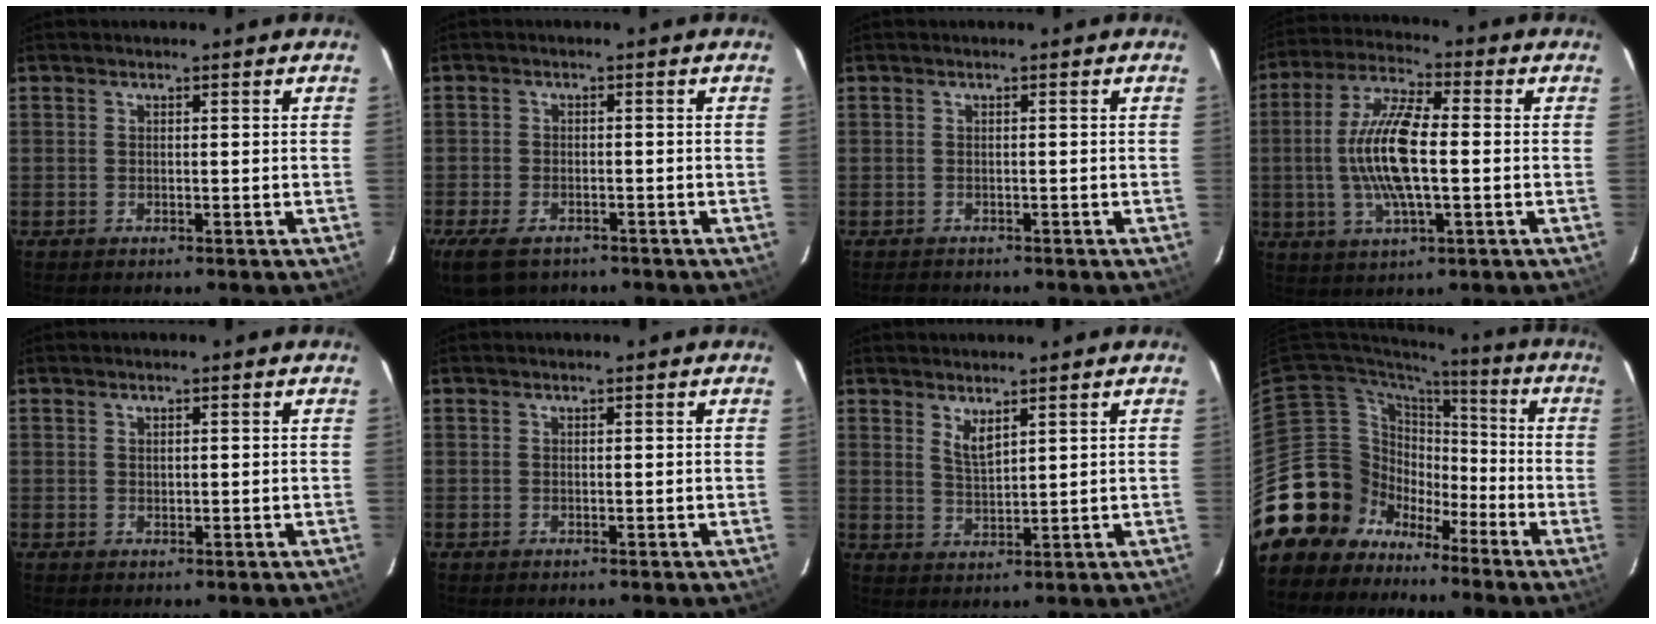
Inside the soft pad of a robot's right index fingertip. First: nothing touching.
{"total": 8.5, "force": [-5.9, 4.3, 4.5], "torque": [-0.116, -0.027, -0.107]}
{"total": 2.1, "force": [-1.9, 0.8, 0.2], "torque": [-0.008, -0.001, -0.028]}
{"total": 13.5, "force": [-0.9, 3.7, 13.0], "torque": [-0.265, 0.005, -0.019]}
{"total": 0.7, "force": [0.3, 0.5, 0.4], "torque": [-0.006, 0.003, 0.008]}
{"total": 0.0}
{"total": 3.5, "force": [2.5, 0.8, 2.3], "torque": [-0.043, -0.006, 0.046]}
{"total": 16.0, "force": [-9.0, 12.9, 2.5], "torque": [-0.087, 0.054, -0.153]}